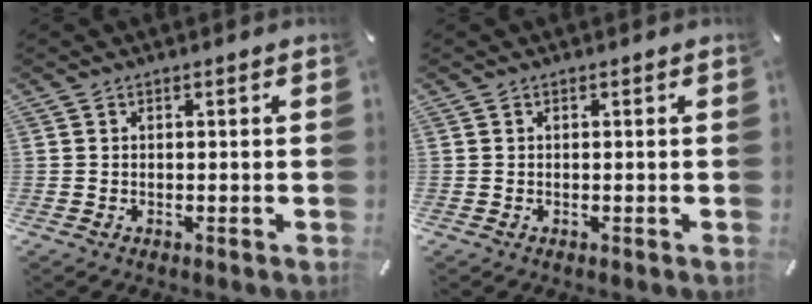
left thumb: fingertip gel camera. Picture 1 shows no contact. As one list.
[{"total": 0.0}]